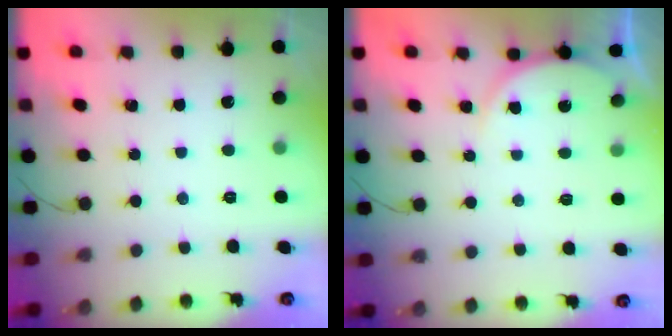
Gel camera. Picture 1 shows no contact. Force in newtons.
{"total": 5.5, "press": 5.5, "slide": 0.3}